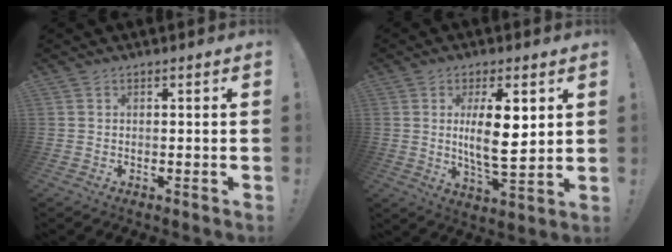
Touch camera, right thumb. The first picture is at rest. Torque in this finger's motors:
{"motor_torque": [-0.41, 0.80, 0.77, -0.44, 0.23]}